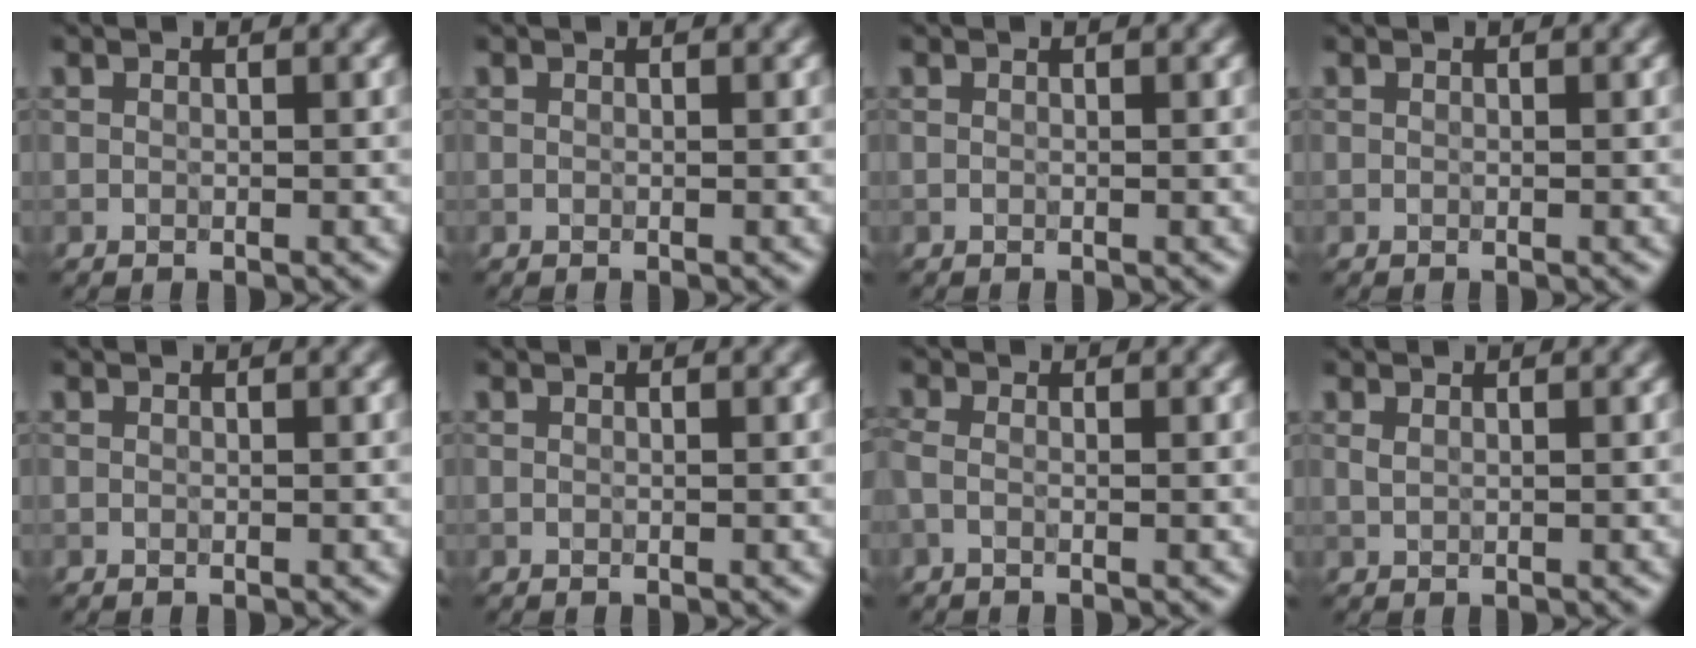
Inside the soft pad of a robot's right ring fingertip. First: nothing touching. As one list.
[{"total": 0.0}, {"total": 0.0}, {"total": 0.0}, {"total": 0.0}, {"total": 0.0}, {"total": 1.5, "force": [-0.4, 0.9, 1.2], "torque": [-0.024, -0.001, -0.015]}, {"total": 0.6, "force": [0.5, 0.2, 0.3], "torque": [-0.009, 0.004, 0.010]}]